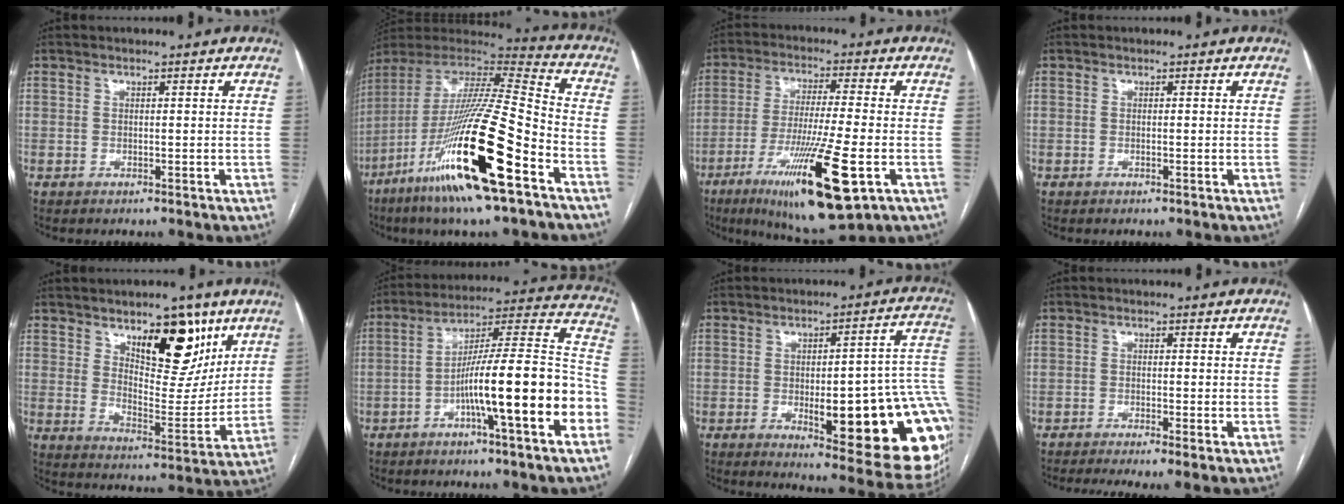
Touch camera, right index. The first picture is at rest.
{"total": 26.5, "force": [-11.9, 2.1, 23.6], "torque": [-0.453, -0.058, -0.218]}
{"total": 17.1, "force": [-7.2, 1.4, 15.4], "torque": [-0.275, -0.041, -0.118]}
{"total": 0.0}
{"total": 13.4, "force": [7.6, 5.4, 9.6], "torque": [-0.129, -0.008, 0.126]}
{"total": 18.5, "force": [-6.4, 0.7, 17.3], "torque": [-0.241, 0.023, -0.103]}
{"total": 24.3, "force": [-5.8, 5.7, 23.0], "torque": [-0.180, 0.019, -0.054]}
{"total": 5.8, "force": [-4.3, 0.0, 3.9], "torque": [-0.059, -0.008, -0.069]}